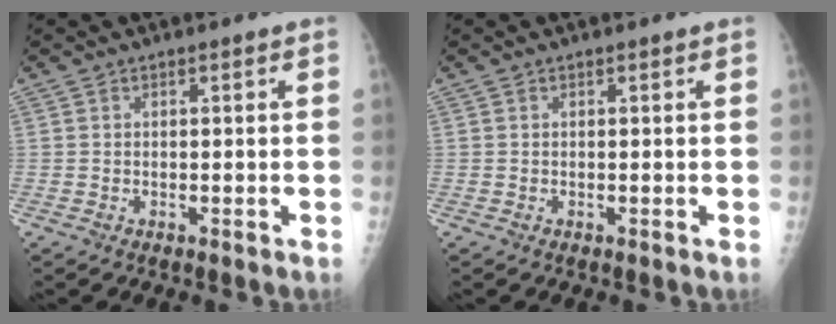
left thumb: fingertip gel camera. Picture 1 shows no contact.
{"total": 0.0}